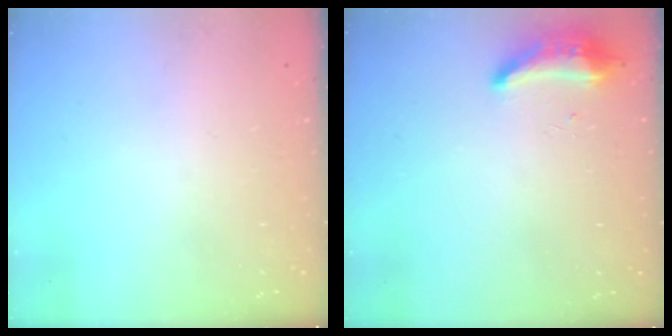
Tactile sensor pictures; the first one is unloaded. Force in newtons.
{"total": 8.4, "press": 8.3, "slide": 1.6}